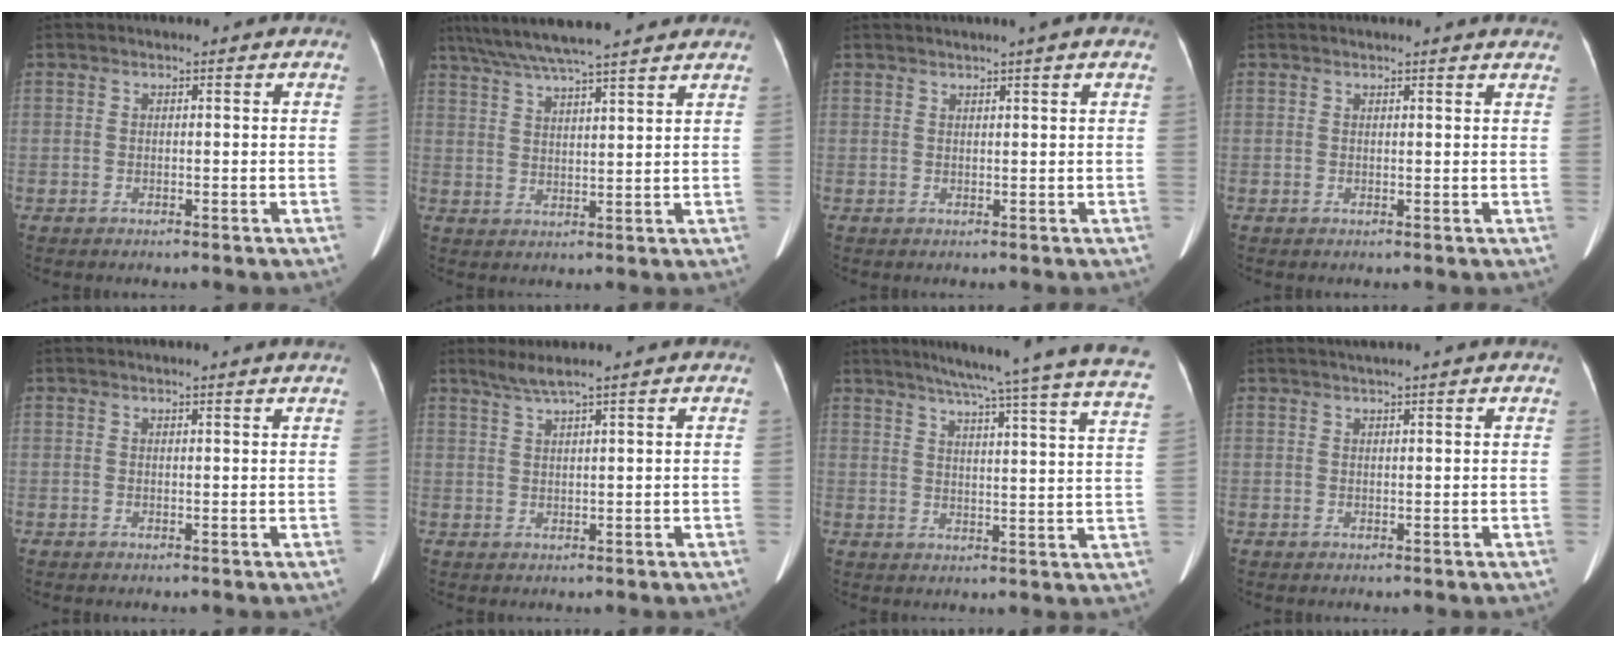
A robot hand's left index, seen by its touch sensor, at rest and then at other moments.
{"total": 16.8, "force": [14.4, 1.1, 8.7], "torque": [-0.156, 0.046, 0.215]}
{"total": 2.5, "force": [1.7, -0.4, 1.8], "torque": [-0.027, 0.015, 0.028]}
{"total": 3.8, "force": [3.6, -0.2, 1.1], "torque": [-0.017, 0.002, 0.025]}
{"total": 2.0, "force": [1.8, -0.7, 0.7], "torque": [-0.018, -0.004, 0.018]}
{"total": 2.8, "force": [2.2, -0.9, 1.5], "torque": [-0.035, 0.007, 0.048]}
{"total": 25.1, "force": [21.5, -0.9, 13.0], "torque": [-0.192, -0.047, 0.254]}
{"total": 3.3, "force": [2.7, -0.7, 1.8], "torque": [-0.022, 0.021, 0.038]}